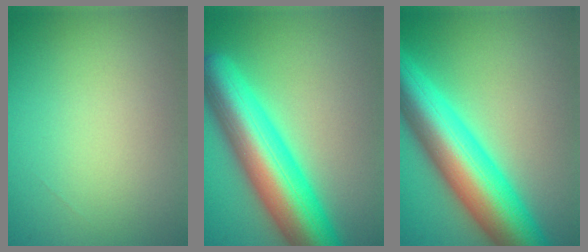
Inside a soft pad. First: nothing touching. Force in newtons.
{"total": 10.3, "press": 10.3, "slide": 0.4}
{"total": 11.1, "press": 11.1, "slide": 0.1}